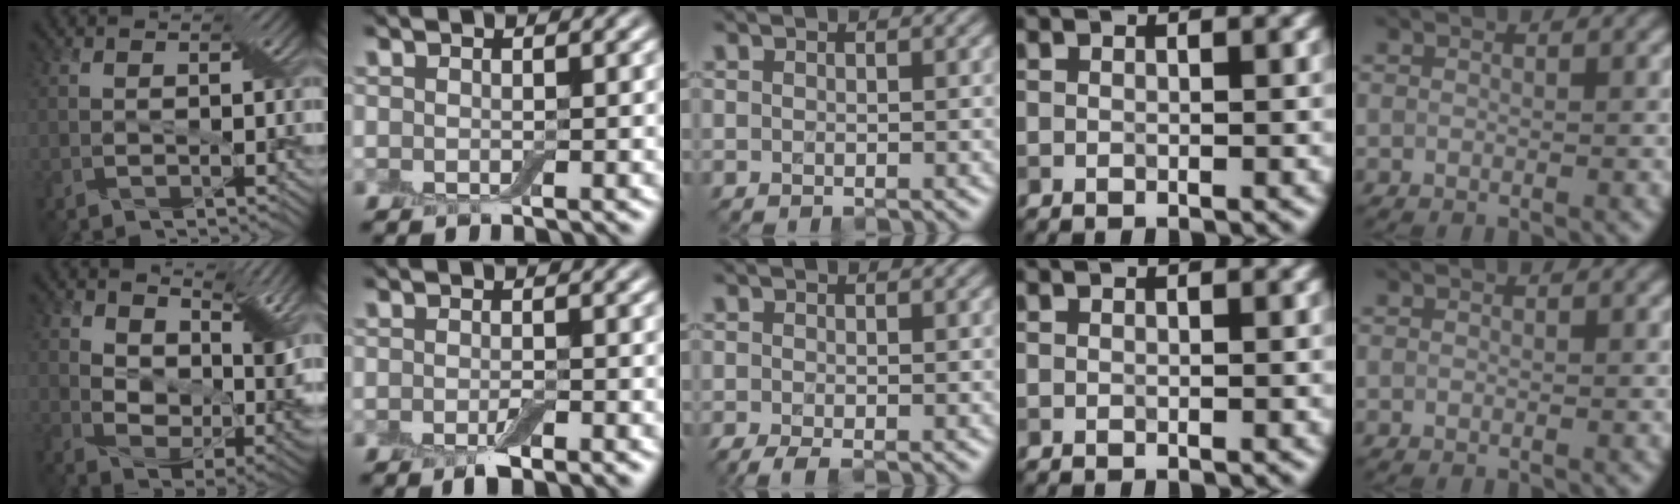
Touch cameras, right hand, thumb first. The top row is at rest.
{"thumb": {"total": 8.6, "force": [5.5, 4.5, 5.0], "torque": [-0.092, -0.011, 0.097]}, "index": {"total": 2.1, "force": [-1.1, 0.6, 1.7], "torque": [-0.028, -0.003, -0.020]}, "middle": {"total": 1.9, "force": [-1.2, 0.3, 1.5], "torque": [-0.028, -0.005, -0.021]}}